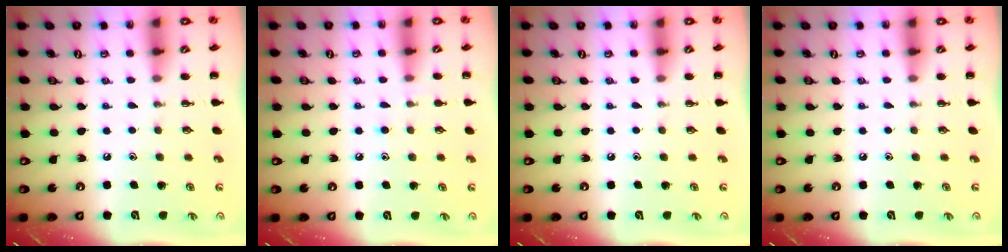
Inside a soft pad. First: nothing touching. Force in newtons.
{"total": 7.6, "press": 7.4, "slide": 1.8}
{"total": 0.0}
{"total": 0.0}